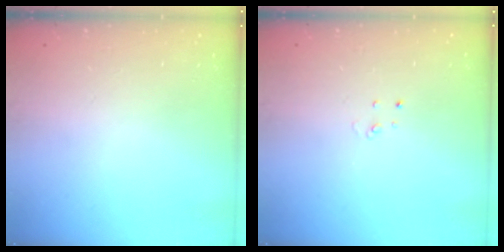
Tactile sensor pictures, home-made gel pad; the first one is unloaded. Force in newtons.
{"total": 2.6, "press": 2.6, "slide": 0.2}